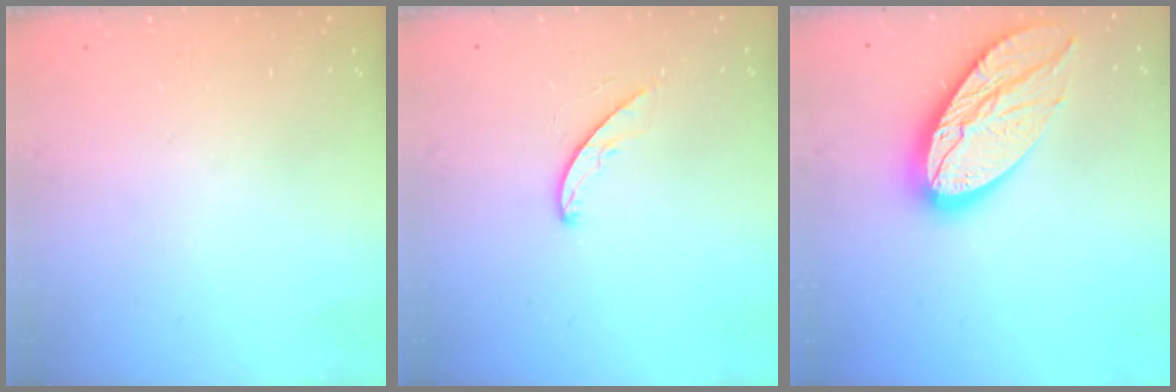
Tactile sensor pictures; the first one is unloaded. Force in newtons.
{"total": 5.1, "press": 5.1, "slide": 0.2}
{"total": 19.3, "press": 19.2, "slide": 1.8}